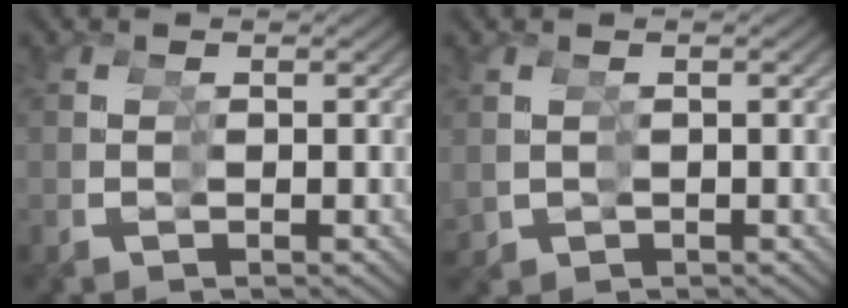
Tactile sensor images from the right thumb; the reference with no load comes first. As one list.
[{"total": 1.5, "force": [0.2, 1.5, 0.2], "torque": [-0.009, -0.007, 0.011]}]